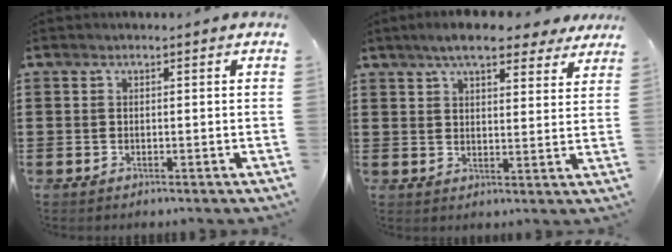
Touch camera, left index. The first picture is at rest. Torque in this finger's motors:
{"motor_torque": [2.14, 0.00, 0.77, 0.16]}